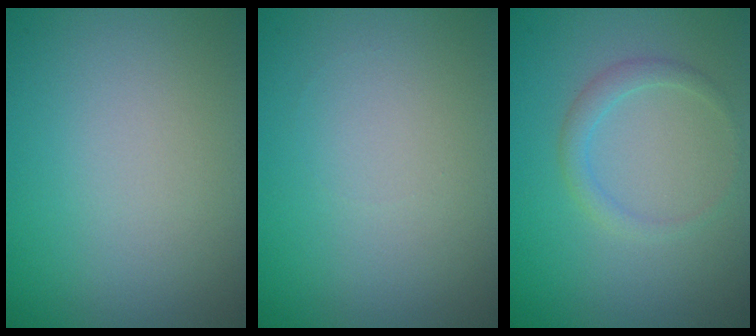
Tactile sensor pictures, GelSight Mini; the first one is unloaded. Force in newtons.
{"total": 0.0}
{"total": 1.6, "press": 1.6, "slide": 0.1}